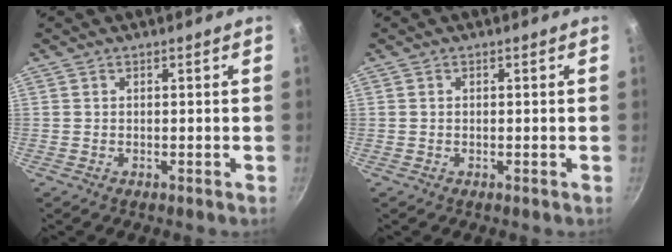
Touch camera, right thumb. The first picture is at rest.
{"total": 0.0}